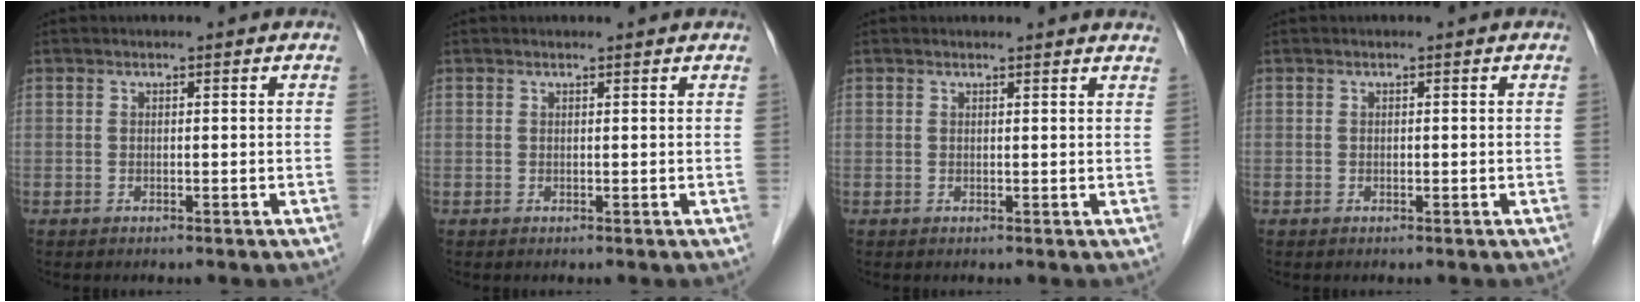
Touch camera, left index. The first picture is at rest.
{"total": 0.9, "force": [0.9, 0.0, 0.1], "torque": [-0.011, 0.004, 0.010]}
{"total": 3.2, "force": [3.2, 0.1, 0.5], "torque": [-0.013, 0.000, 0.021]}
{"total": 0.0}